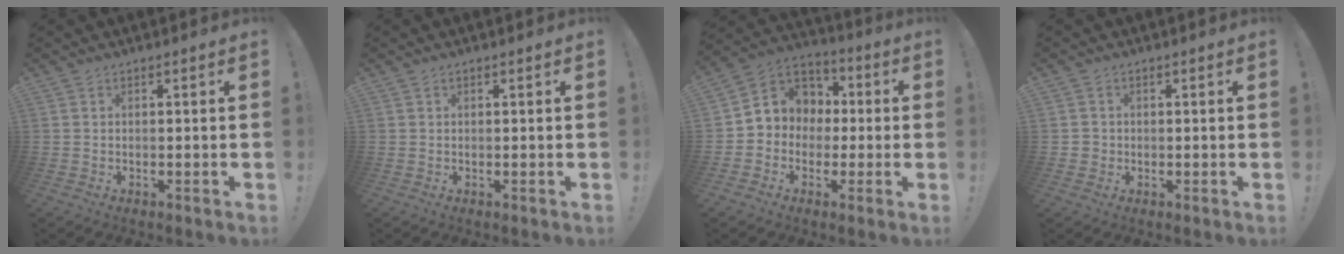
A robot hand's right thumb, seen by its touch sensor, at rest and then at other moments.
{"total": 0.0}
{"total": 8.5, "force": [-0.7, 8.2, 2.0], "torque": [-0.023, 0.009, -0.003]}
{"total": 2.2, "force": [0.4, 2.1, 0.3], "torque": [-0.008, 0.003, 0.009]}